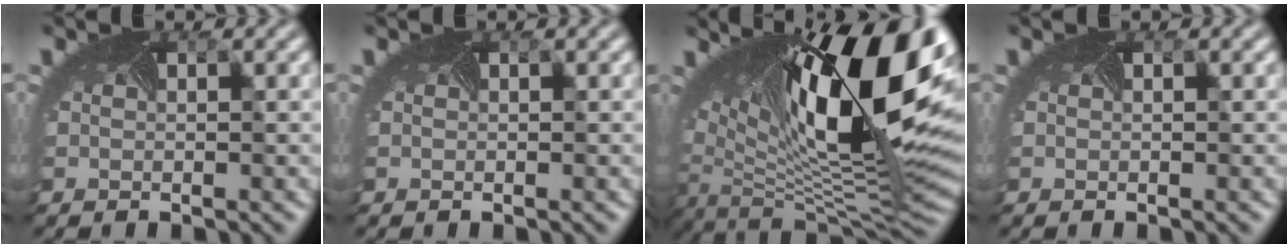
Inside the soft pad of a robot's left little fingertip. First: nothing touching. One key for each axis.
{"total": 0.0}
{"total": 16.5, "fx": 3.5, "fy": 7.3, "fz": 14.4, "tx": -0.231, "ty": 0.000, "tz": 0.078}
{"total": 0.0}